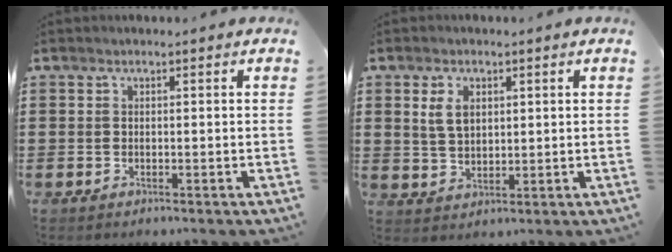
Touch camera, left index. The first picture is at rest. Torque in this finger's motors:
{"motor_torque": [0.40, 0.40, 0.40, 0.10]}